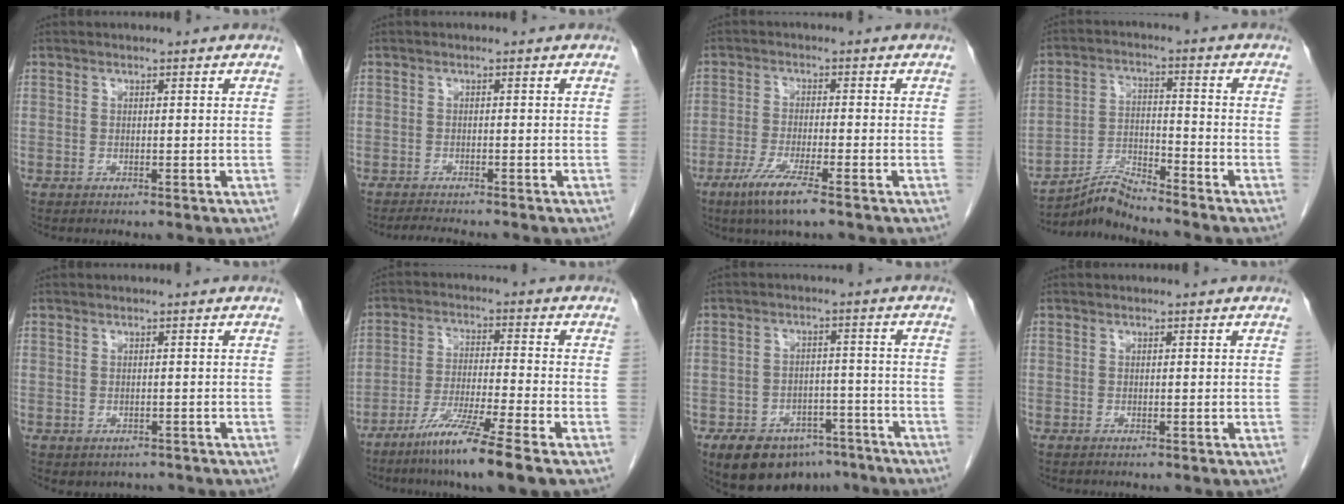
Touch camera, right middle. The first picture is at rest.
{"total": 3.5, "force": [-3.3, 0.2, 1.3], "torque": [-0.022, -0.012, -0.050]}
{"total": 6.6, "force": [-4.1, 0.2, 5.1], "torque": [-0.105, -0.017, -0.076]}
{"total": 5.9, "force": [-5.8, -0.8, 0.8], "torque": [-0.021, -0.004, -0.108]}
{"total": 2.4, "force": [-1.8, 1.5, 0.5], "torque": [-0.004, 0.003, -0.020]}
{"total": 10.1, "force": [-6.8, -0.9, 7.5], "torque": [-0.144, -0.036, -0.127]}
{"total": 11.6, "force": [-8.1, 6.4, 5.1], "torque": [-0.069, 0.014, -0.120]}
{"total": 0.0}